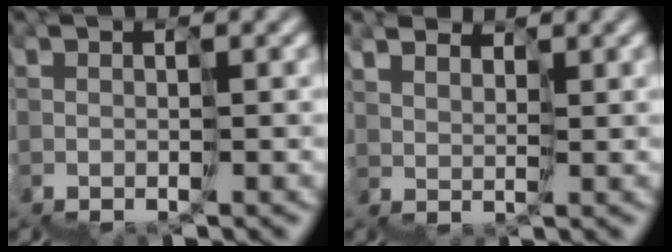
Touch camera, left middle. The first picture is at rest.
{"total": 4.8, "force": [3.0, -1.3, -3.6], "torque": [0.033, 0.030, 0.051]}